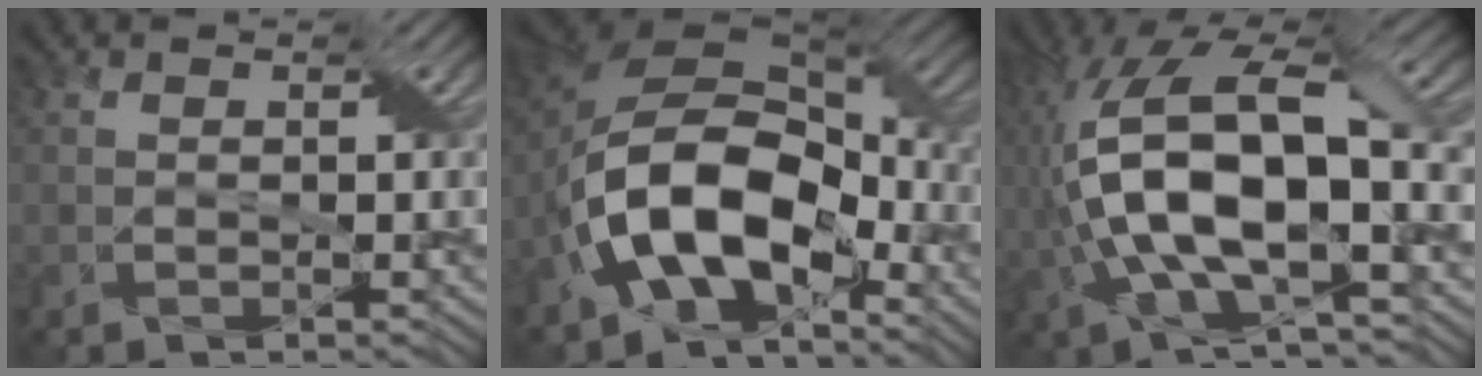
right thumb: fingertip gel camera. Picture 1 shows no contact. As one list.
[{"total": 14.2, "force": [-5.3, 7.8, 10.7], "torque": [-0.203, -0.003, -0.119]}, {"total": 15.8, "force": [-0.8, 6.5, 14.4], "torque": [-0.322, 0.000, -0.015]}]